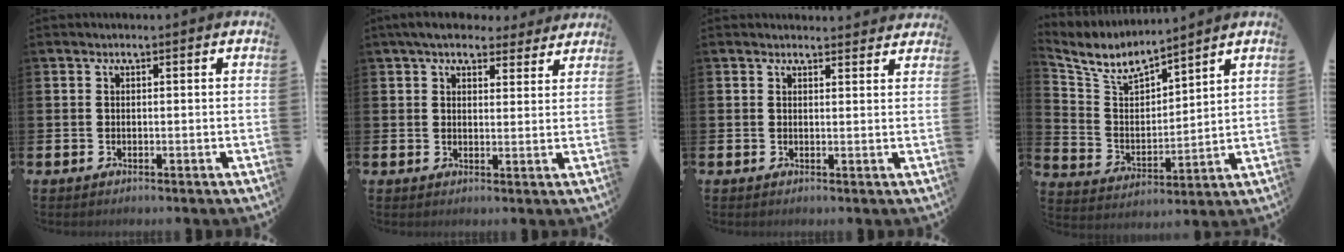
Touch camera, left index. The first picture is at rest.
{"total": 5.8, "force": [5.2, 2.1, 1.6], "torque": [-0.040, -0.018, 0.096]}
{"total": 1.9, "force": [1.9, 0.3, -0.1], "torque": [0.007, -0.011, 0.033]}
{"total": 6.4, "force": [5.8, 1.7, 2.0], "torque": [-0.075, -0.037, 0.100]}